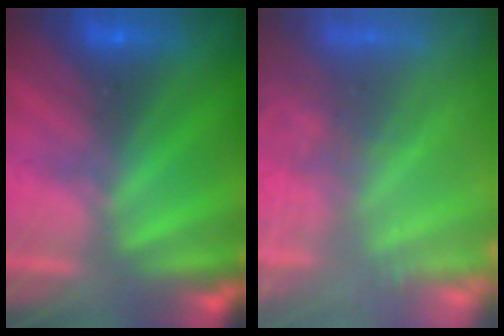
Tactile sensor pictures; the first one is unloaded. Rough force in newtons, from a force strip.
{"total": 7.0}